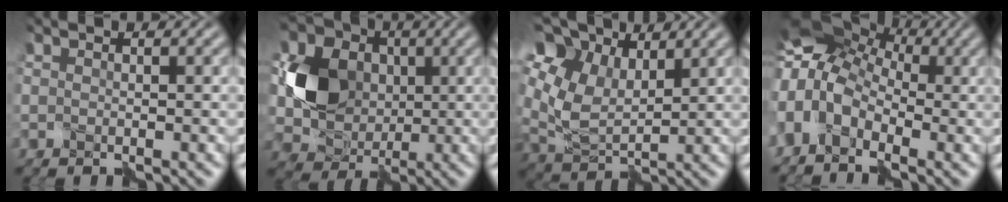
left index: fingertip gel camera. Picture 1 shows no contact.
{"total": 6.8, "force": [0.7, 5.6, 3.8], "torque": [-0.085, -0.006, 0.014]}
{"total": 8.1, "force": [5.8, 3.7, 4.1], "torque": [-0.120, 0.020, 0.104]}
{"total": 9.7, "force": [-0.3, 7.1, 6.6], "torque": [-0.134, 0.021, -0.018]}